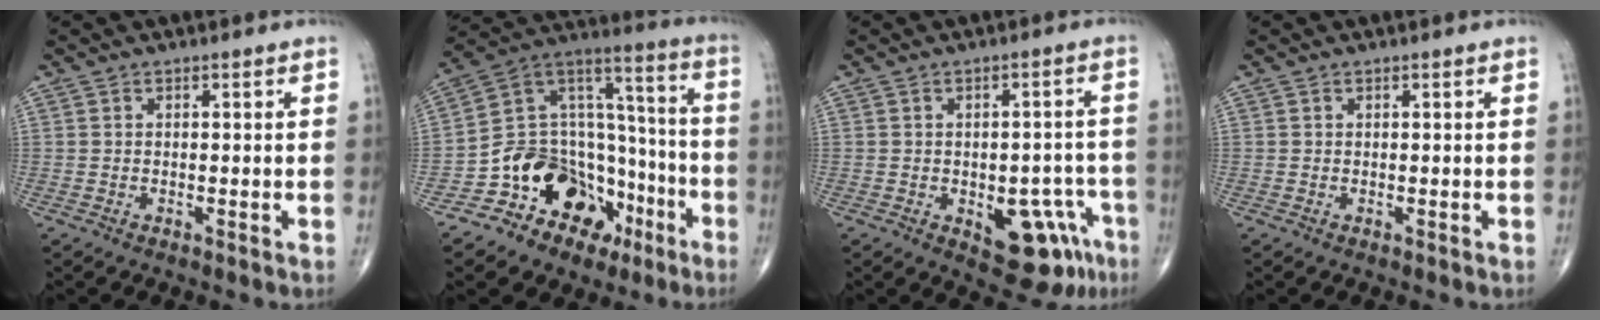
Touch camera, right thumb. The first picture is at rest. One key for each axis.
{"total": 20.1, "fx": -10.0, "fy": 14.4, "fz": 9.8, "tx": -0.104, "ty": 0.111, "tz": -0.165}
{"total": 11.3, "fx": -4.9, "fy": 6.0, "fz": 8.3, "tx": -0.064, "ty": 0.030, "tz": -0.053}
{"total": 0.0}